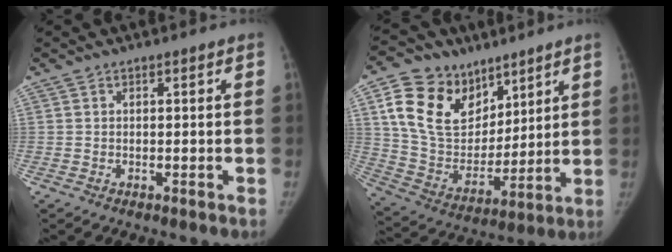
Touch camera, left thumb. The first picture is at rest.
{"total": 19.8, "force": [10.4, 13.7, 9.8], "torque": [-0.147, -0.036, 0.199]}